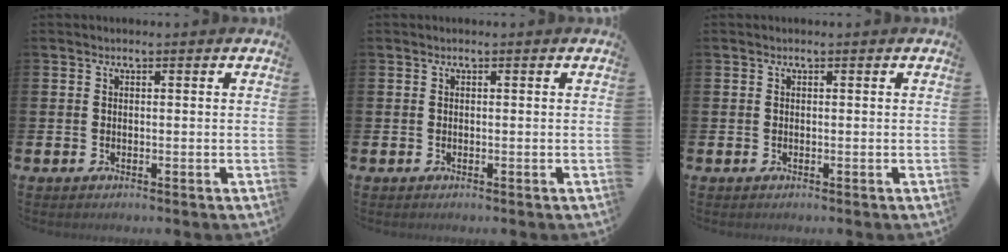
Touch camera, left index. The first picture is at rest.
{"total": 0.0}
{"total": 0.0}